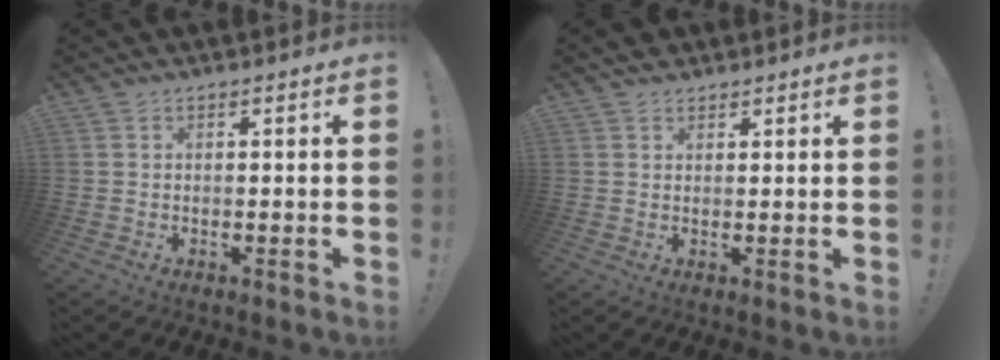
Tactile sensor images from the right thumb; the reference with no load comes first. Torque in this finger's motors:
{"motor_torque": [0.44, 1.29, 1.24, 1.53, 0.02]}